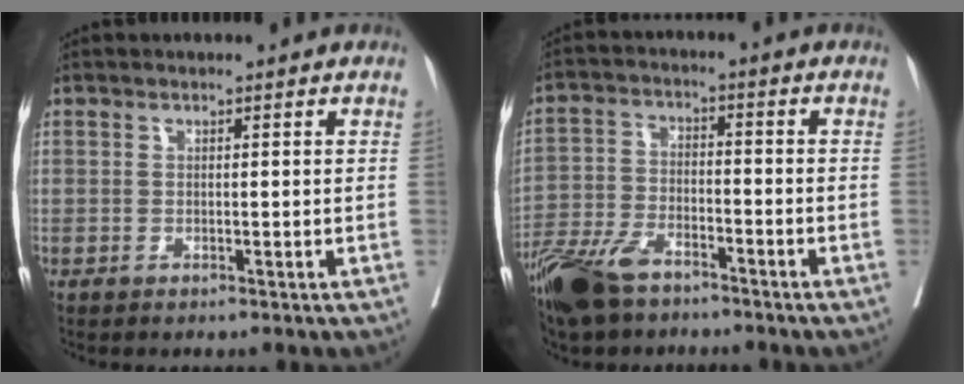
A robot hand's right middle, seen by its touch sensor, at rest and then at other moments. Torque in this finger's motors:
{"motor_torque": [1.05, -1.09, 0.69, 0.15]}